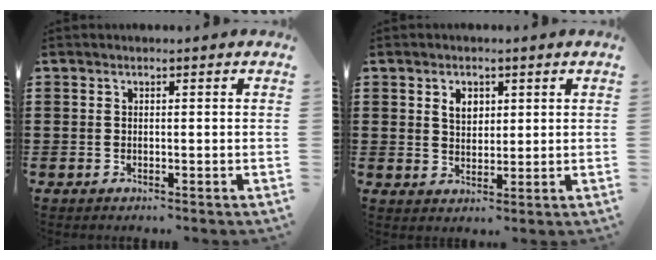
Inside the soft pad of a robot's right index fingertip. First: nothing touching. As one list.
[{"total": 3.2, "force": [1.4, 2.3, 1.8], "torque": [-0.044, 0.010, 0.024]}]